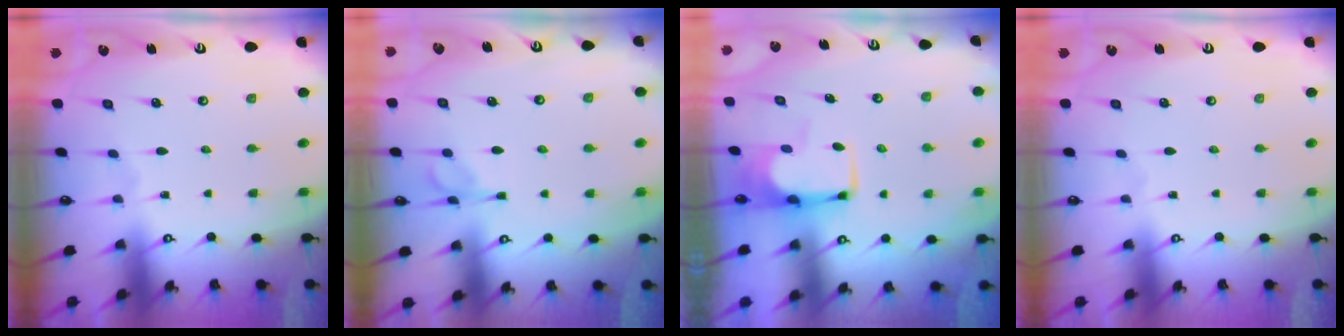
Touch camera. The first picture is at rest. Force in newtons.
{"total": 4.4, "press": 4.4, "slide": 0.6}
{"total": 3.7, "press": 3.7, "slide": 0.4}
{"total": 0.0}